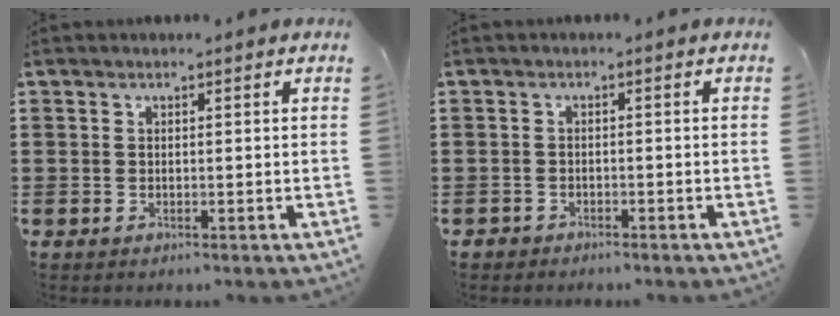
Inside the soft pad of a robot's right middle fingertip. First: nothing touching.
{"total": 1.6, "force": [-1.6, 0.5, -0.2], "torque": [-0.001, 0.004, -0.036]}